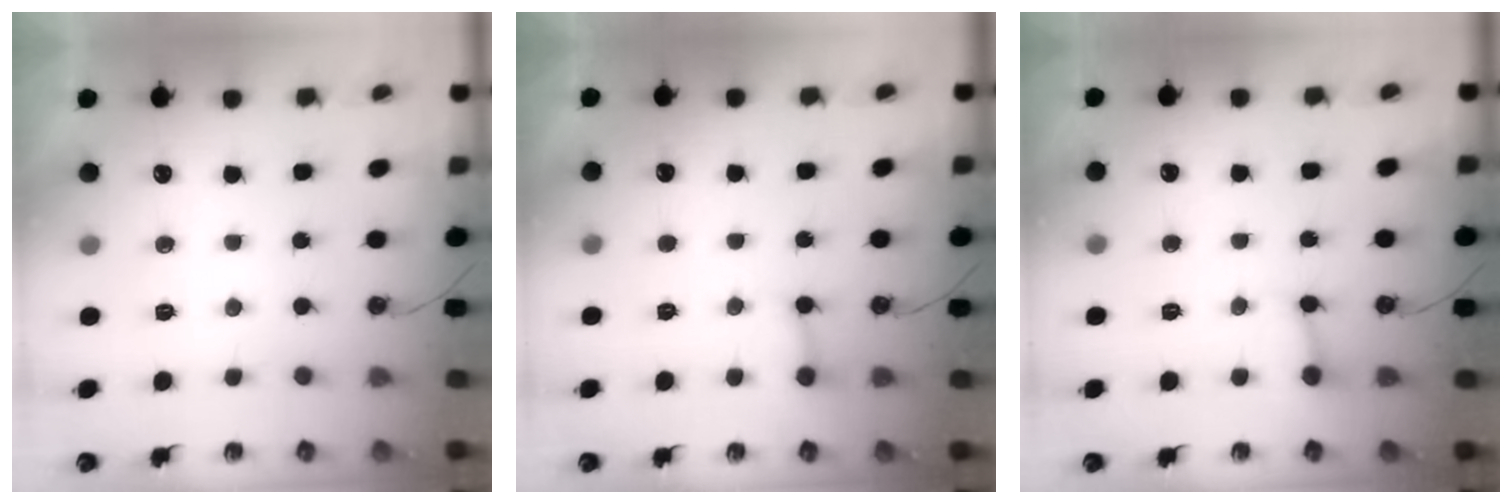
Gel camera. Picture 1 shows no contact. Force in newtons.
{"total": 6.4, "press": 6.4, "slide": 0.8}
{"total": 3.0, "press": 2.9, "slide": 0.4}